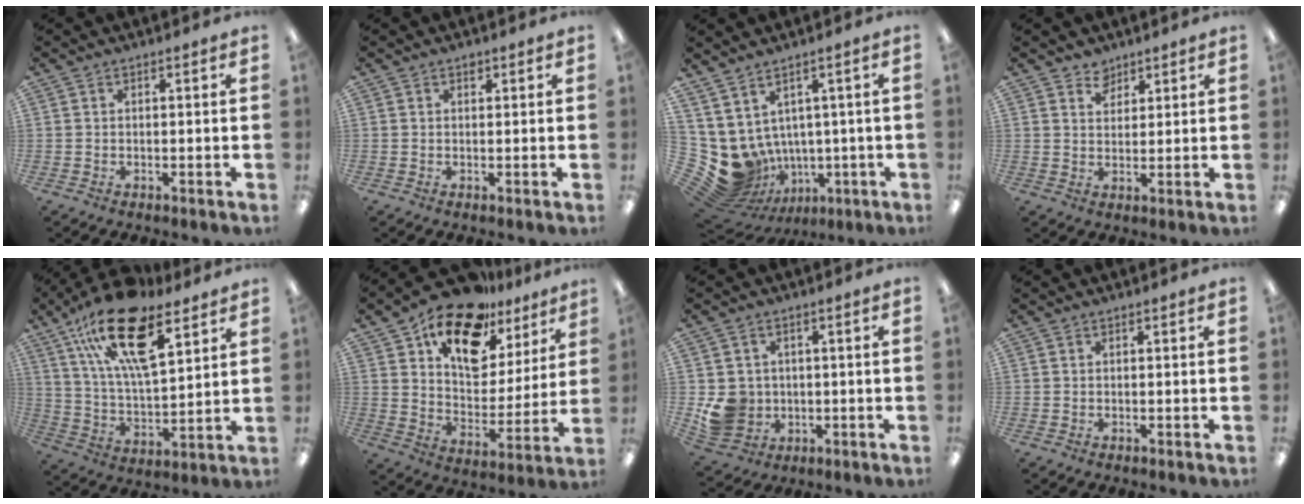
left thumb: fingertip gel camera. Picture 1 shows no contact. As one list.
[{"total": 0.8, "force": [0.6, 0.5, 0.3], "torque": [0.002, -0.002, 0.008]}, {"total": 8.6, "force": [0.0, 8.3, 2.5], "torque": [-0.092, -0.031, 0.019]}, {"total": 4.0, "force": [3.3, 2.3, 0.5], "torque": [-0.002, -0.015, 0.059]}, {"total": 22.5, "force": [13.3, 9.2, 15.6], "torque": [-0.273, -0.061, 0.228]}, {"total": 18.8, "force": [13.3, 10.0, 8.7], "torque": [-0.147, -0.084, 0.235]}, {"total": 7.5, "force": [-0.5, 7.2, 2.1], "torque": [-0.055, 0.006, 0.001]}, {"total": 0.0}]